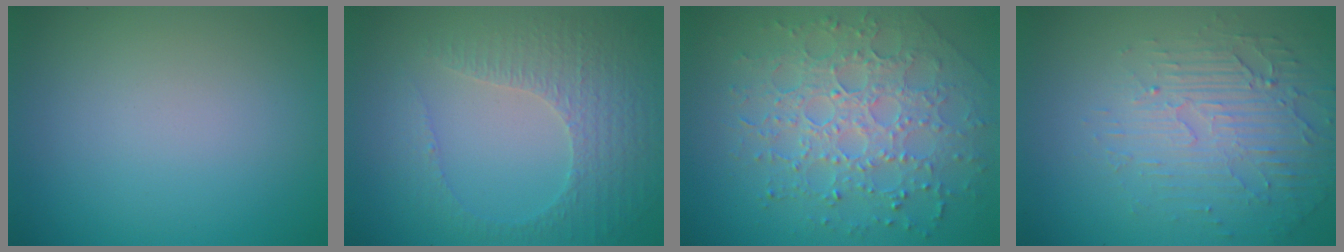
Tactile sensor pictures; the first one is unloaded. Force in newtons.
{"total": 4.6, "press": 3.3, "slide": 3.2}
{"total": 7.2, "press": 5.1, "slide": 5.1}
{"total": 5.2, "press": 3.3, "slide": 4.1}